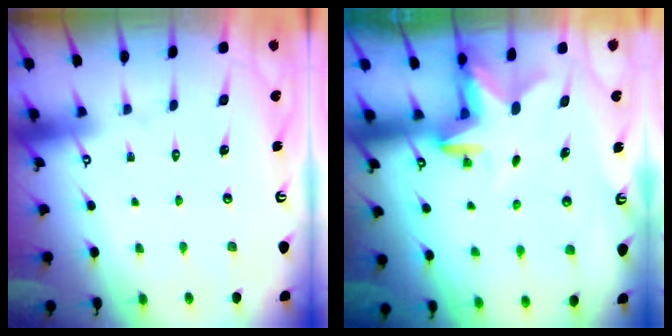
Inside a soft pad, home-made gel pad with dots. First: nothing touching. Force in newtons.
{"total": 2.7, "press": 2.6, "slide": 0.5}